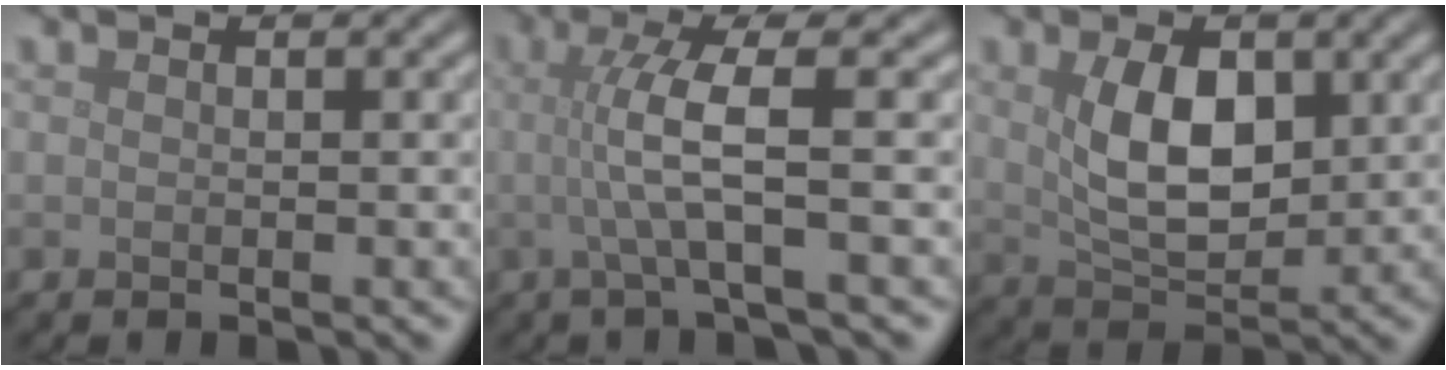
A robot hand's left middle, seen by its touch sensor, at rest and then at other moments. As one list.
[{"total": 4.8, "force": [0.1, 0.7, 4.8], "torque": [-0.089, 0.004, -0.002]}, {"total": 5.5, "force": [1.2, 3.1, 4.4], "torque": [-0.088, -0.003, 0.027]}]